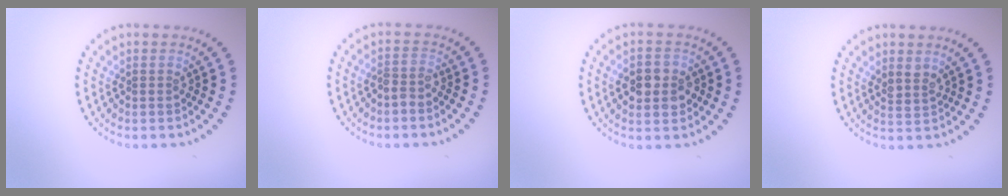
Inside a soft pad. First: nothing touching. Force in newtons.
{"total": 1.3, "press": 1.0, "slide": 0.9}
{"total": 3.8, "press": 3.7, "slide": 0.2}
{"total": 1.3, "press": 1.1, "slide": 0.8}